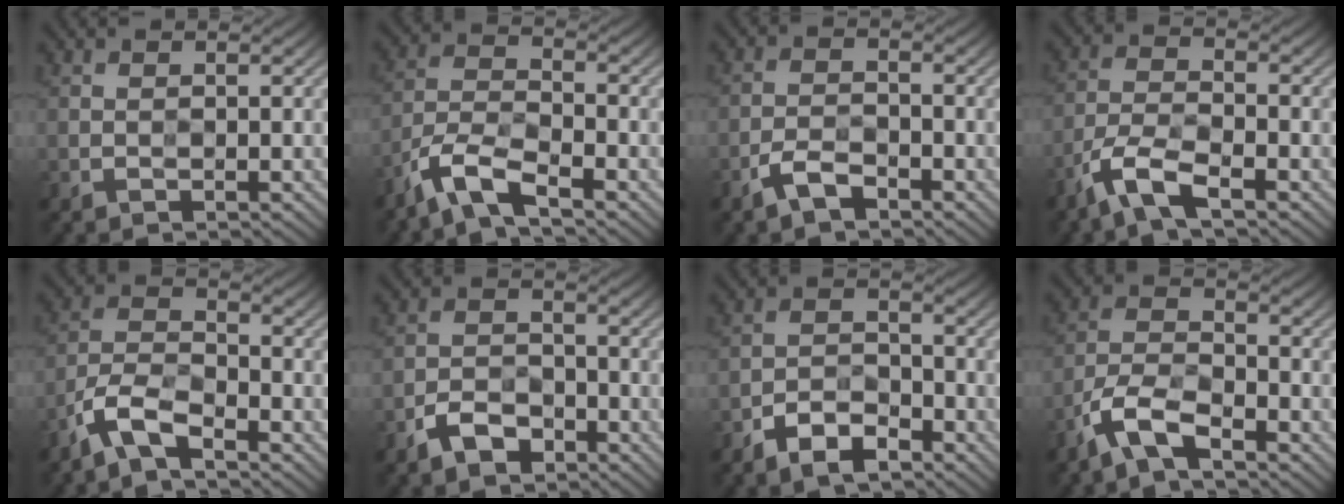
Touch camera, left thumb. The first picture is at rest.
{"total": 6.8, "force": [-5.1, 1.7, 4.2], "torque": [-0.091, -0.003, -0.114]}
{"total": 3.5, "force": [-2.5, 1.4, 2.1], "torque": [-0.043, 0.002, -0.056]}
{"total": 6.3, "force": [-4.4, 1.7, 4.2], "torque": [-0.093, -0.003, -0.099]}
{"total": 6.3, "force": [-4.5, 2.0, 3.9], "torque": [-0.085, -0.001, -0.103]}
{"total": 4.5, "force": [-3.1, 2.4, 2.3], "torque": [-0.042, -0.001, -0.068]}
{"total": 5.4, "force": [-3.8, 2.5, 2.9], "torque": [-0.048, 0.000, -0.077]}
{"total": 6.9, "force": [-4.8, 2.3, 4.5], "torque": [-0.095, -0.001, -0.108]}